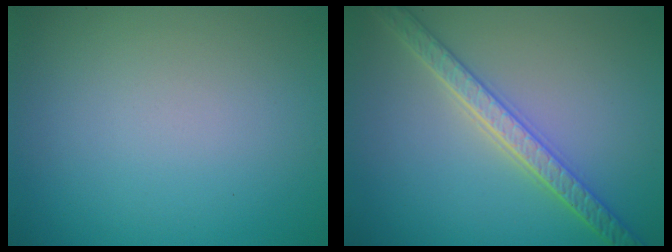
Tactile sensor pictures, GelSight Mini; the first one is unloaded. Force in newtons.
{"total": 4.1, "press": 3.8, "slide": 1.4}